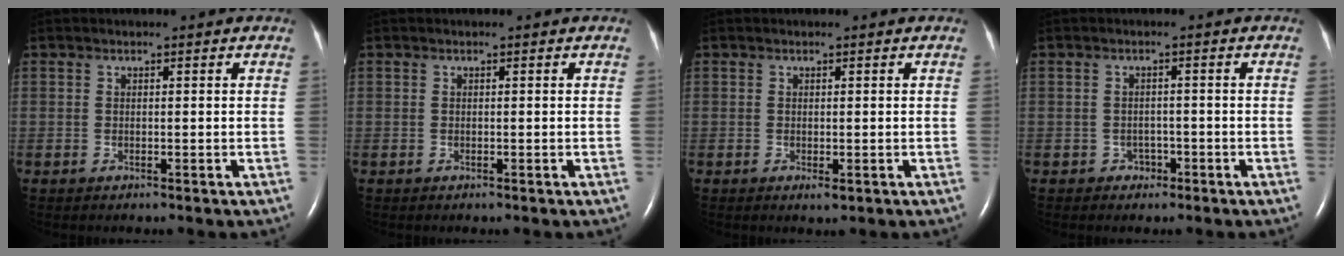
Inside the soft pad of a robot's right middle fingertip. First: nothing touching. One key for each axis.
{"total": 0.0}
{"total": 1.0, "fx": -0.3, "fy": 0.3, "fz": 0.9, "tx": -0.015, "ty": -0.004, "tz": -0.002}
{"total": 1.7, "fx": -0.9, "fy": 1.4, "fz": 0.3, "tx": 0.001, "ty": 0.007, "tz": -0.013}